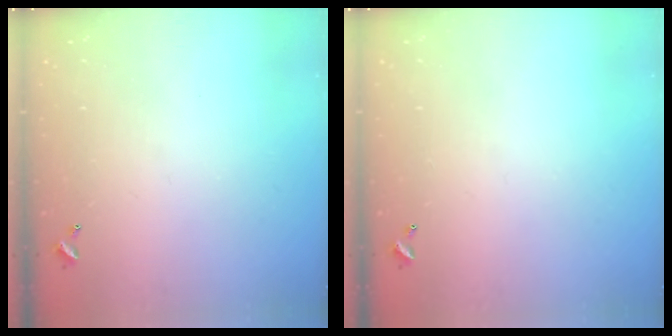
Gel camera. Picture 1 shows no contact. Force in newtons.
{"total": 0.0}